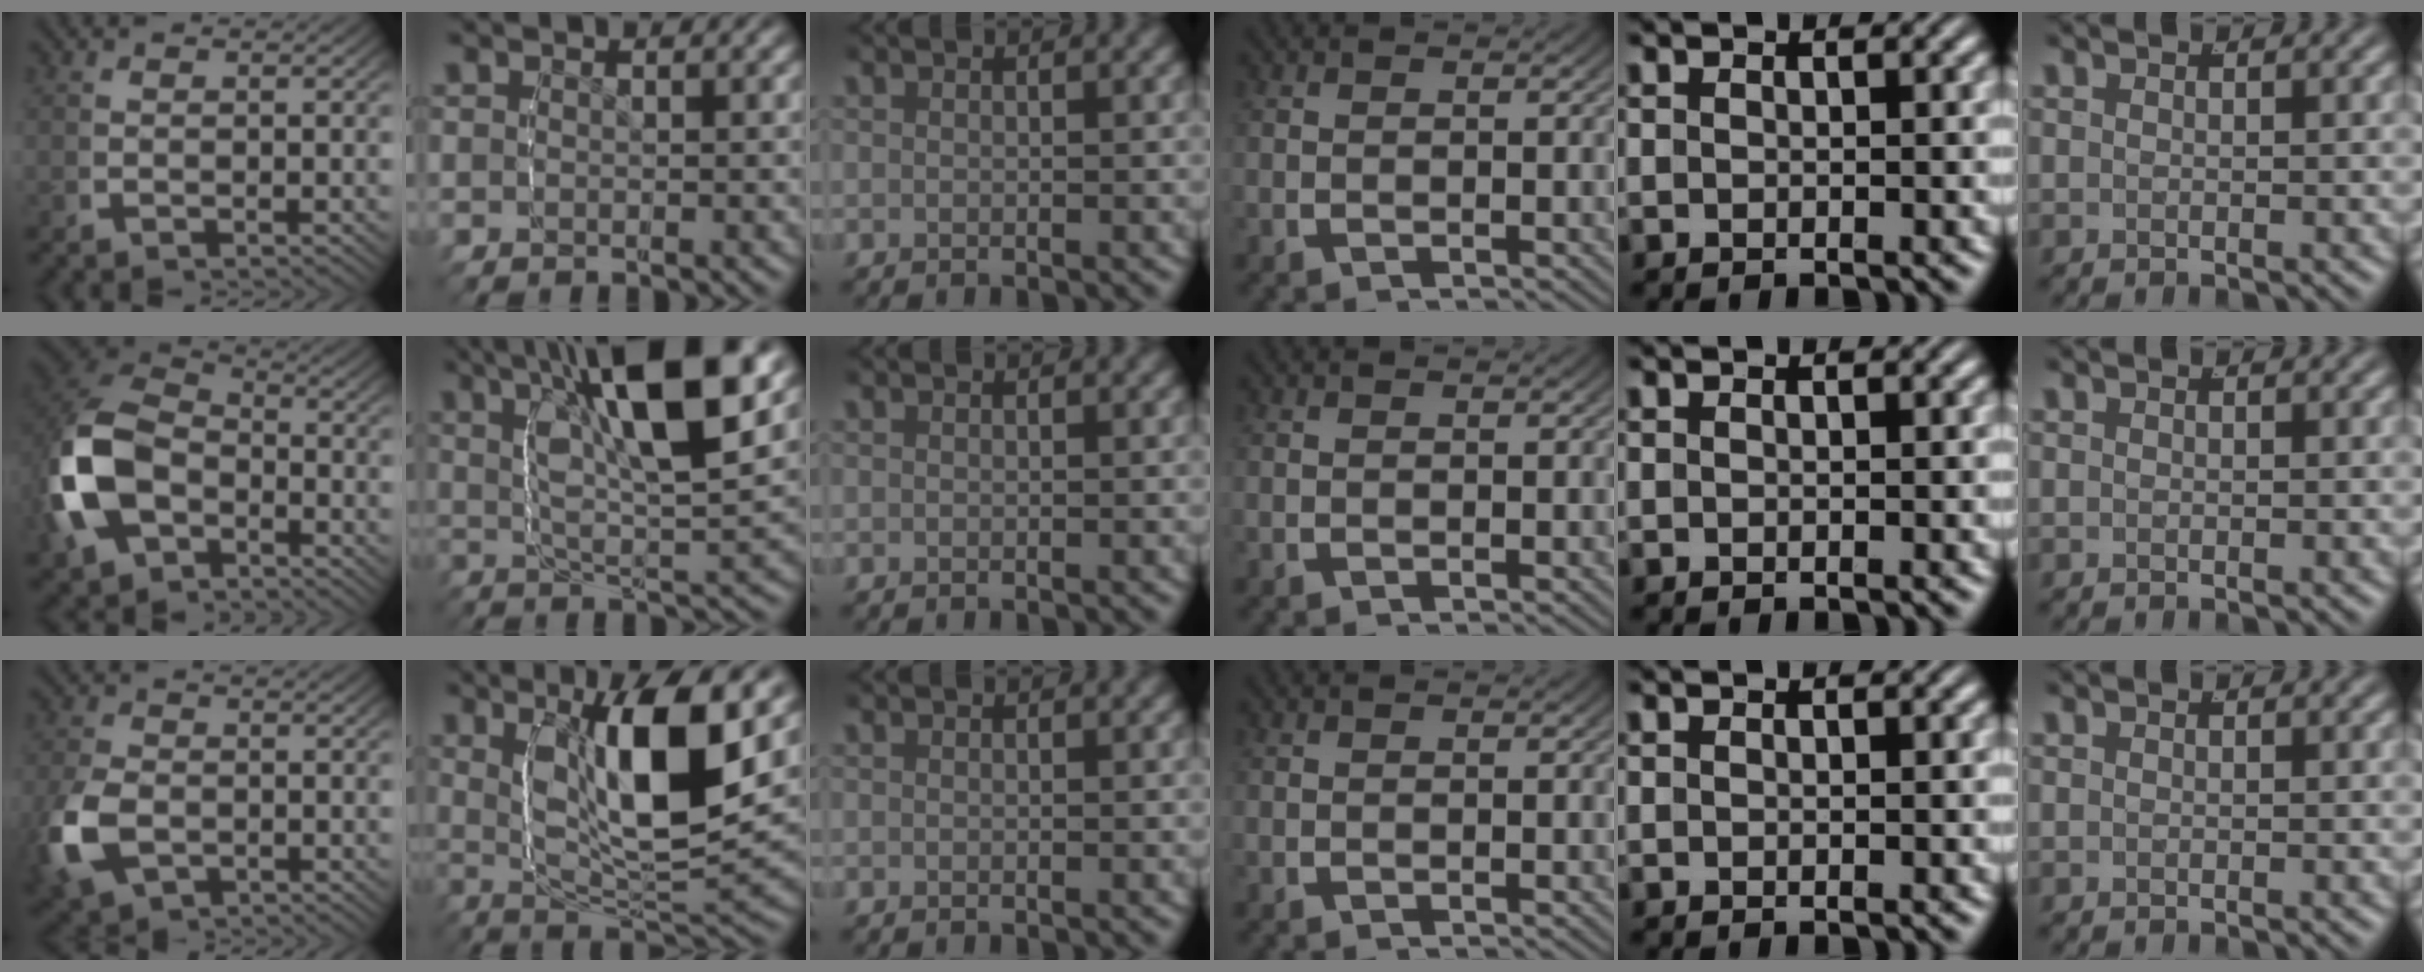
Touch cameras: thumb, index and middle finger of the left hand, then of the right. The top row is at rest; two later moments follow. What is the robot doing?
{"motion": "lift_and_place", "object": "markers"}